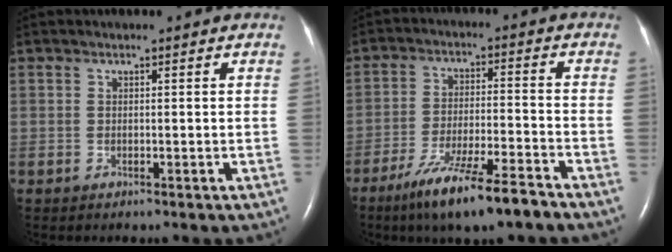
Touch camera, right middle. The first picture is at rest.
{"total": 11.7, "force": [-8.4, 0.7, 8.1], "torque": [-0.145, -0.031, -0.147]}